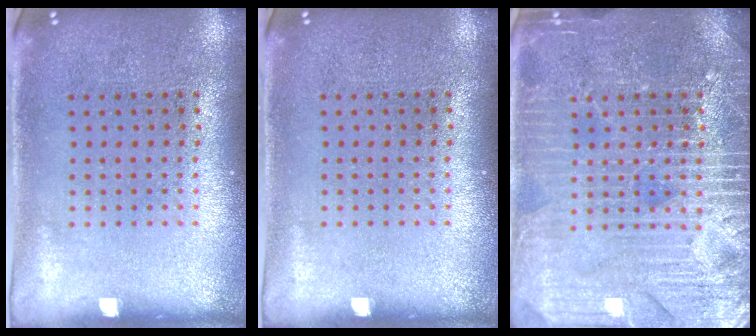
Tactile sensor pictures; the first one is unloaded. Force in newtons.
{"total": 0.0}
{"total": 6.4, "press": 6.4, "slide": 0.8}